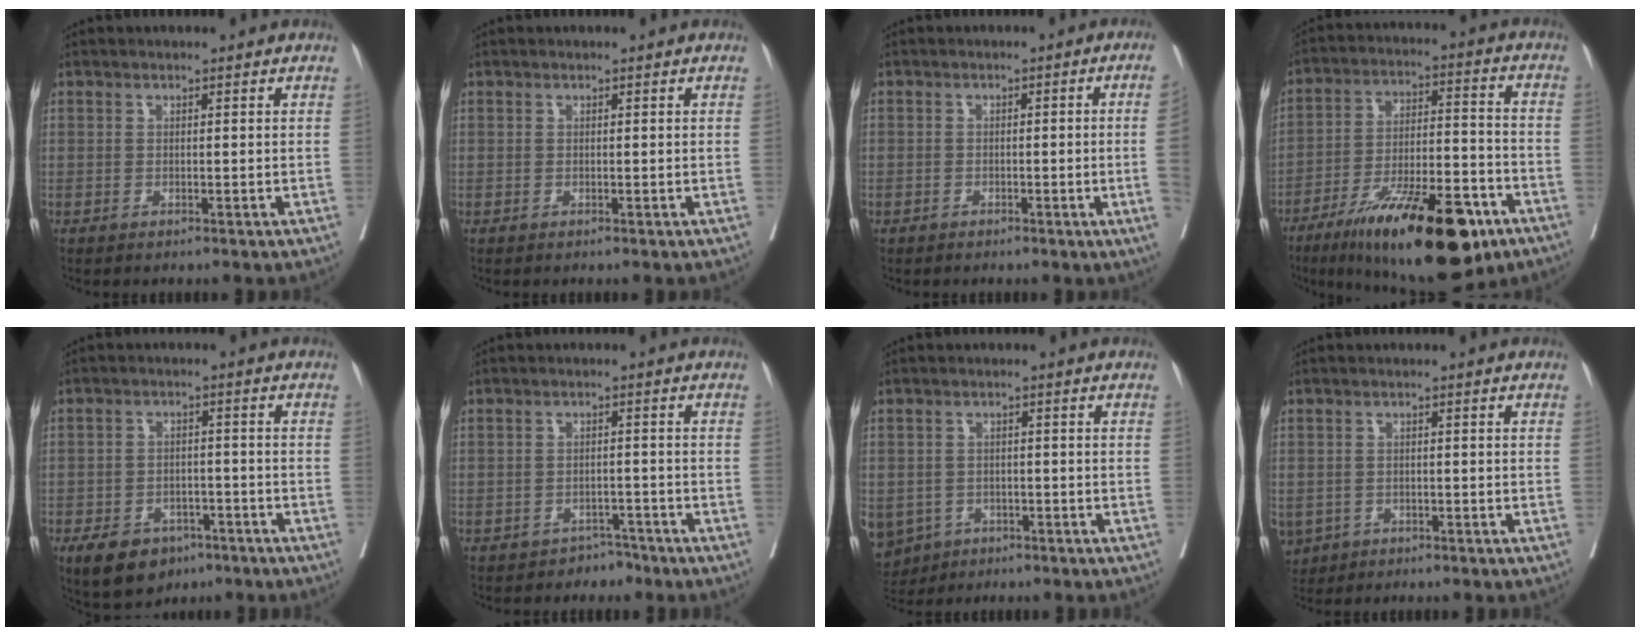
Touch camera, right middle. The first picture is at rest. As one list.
[{"total": 0.0}, {"total": 4.2, "force": [-0.8, -1.2, 4.0], "torque": [-0.048, 0.001, -0.012]}, {"total": 21.2, "force": [-12.9, 5.0, 16.0], "torque": [-0.222, -0.008, -0.206]}, {"total": 7.8, "force": [-4.9, 4.7, 3.8], "torque": [-0.063, 0.003, -0.071]}, {"total": 2.0, "force": [-1.7, 1.0, -0.4], "torque": [0.007, 0.005, -0.026]}, {"total": 9.8, "force": [-4.9, 7.9, 3.0], "torque": [-0.096, -0.006, -0.066]}, {"total": 4.8, "force": [-2.5, 3.8, 1.5], "torque": [-0.034, -0.002, -0.038]}]